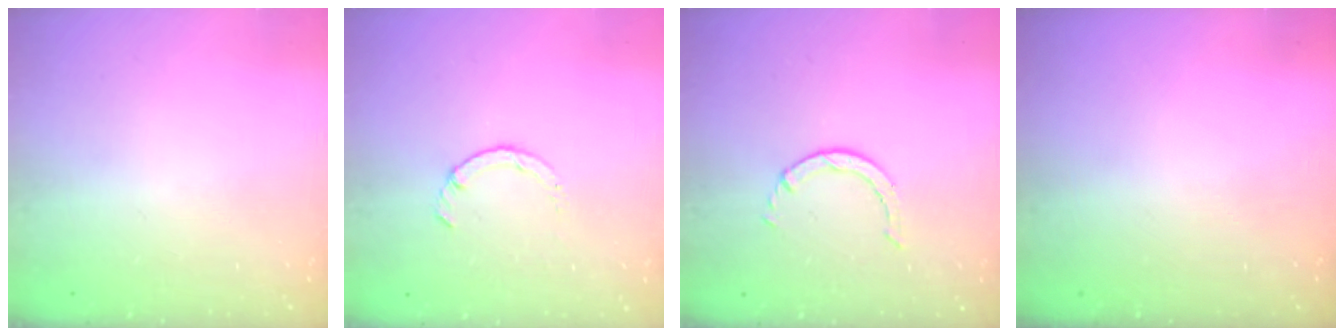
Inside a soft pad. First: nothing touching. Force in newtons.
{"total": 2.2, "press": 2.1, "slide": 0.4}
{"total": 0.8, "press": 0.7, "slide": 0.1}
{"total": 0.0}